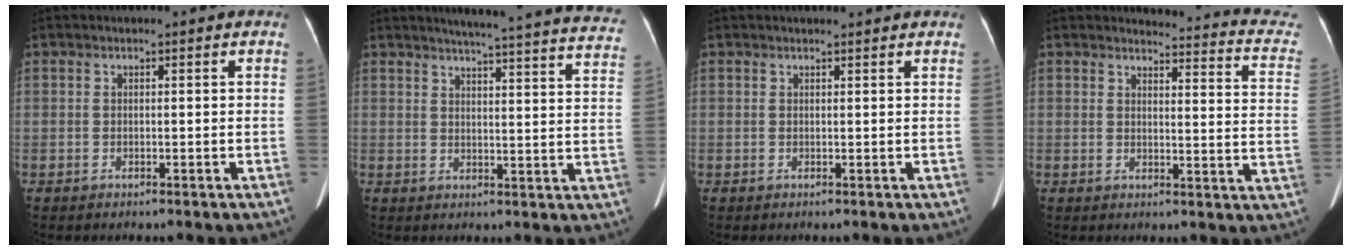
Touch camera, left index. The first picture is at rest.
{"total": 25.0, "force": [23.2, 1.1, 9.3], "torque": [-0.123, -0.073, 0.252]}
{"total": 2.5, "force": [2.4, 0.2, 0.6], "torque": [-0.013, 0.015, 0.025]}
{"total": 14.6, "force": [13.9, 2.6, 3.6], "torque": [-0.005, -0.073, 0.111]}